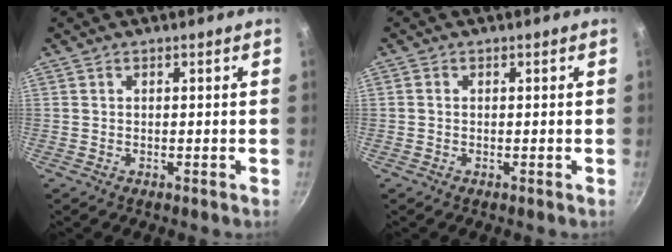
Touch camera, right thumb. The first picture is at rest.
{"total": 0.6, "force": [-0.1, 0.5, 0.3], "torque": [-0.004, 0.003, -0.003]}